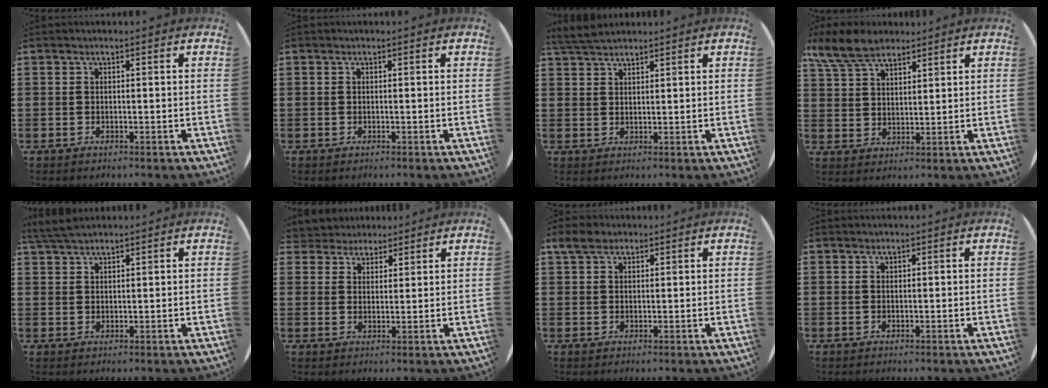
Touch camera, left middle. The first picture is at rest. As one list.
[{"total": 0.0}, {"total": 3.9, "force": [3.5, 0.9, 1.4], "torque": [-0.034, 0.000, 0.066]}, {"total": 7.4, "force": [6.1, 2.8, 3.0], "torque": [-0.077, -0.005, 0.116]}, {"total": 3.6, "force": [3.2, 0.7, 1.6], "torque": [-0.037, 0.003, 0.060]}, {"total": 4.0, "force": [3.7, 1.5, -0.5], "torque": [-0.006, -0.002, 0.072]}, {"total": 2.1, "force": [1.4, 1.1, 0.9], "torque": [-0.005, 0.003, 0.022]}, {"total": 0.0}]